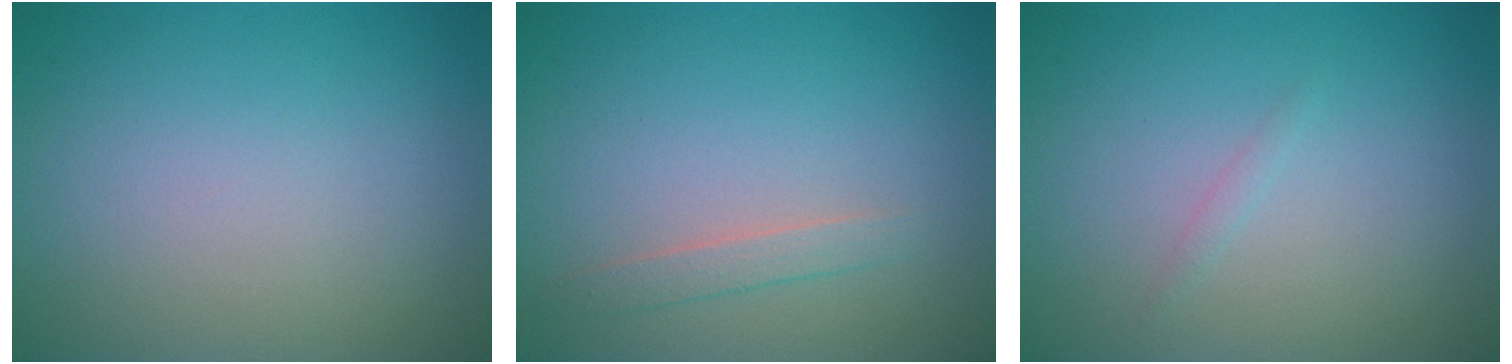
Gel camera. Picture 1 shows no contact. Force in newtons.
{"total": 1.3, "press": 1.3, "slide": 0.1}
{"total": 0.5, "press": 0.5, "slide": 0.0}